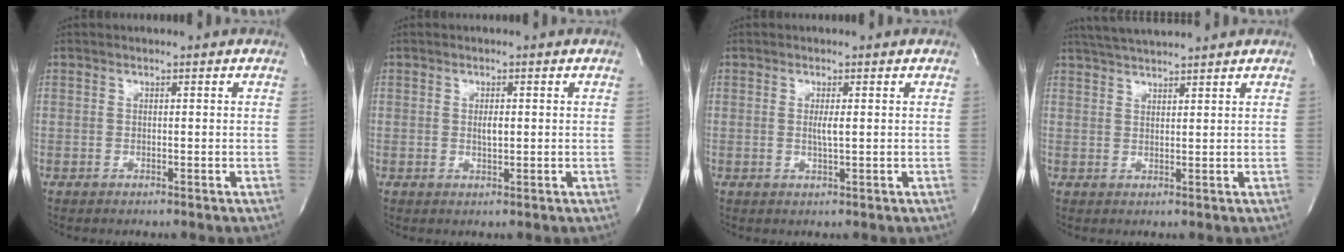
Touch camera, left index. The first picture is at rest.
{"total": 1.5, "force": [0.1, 0.5, 1.5], "torque": [-0.027, -0.001, 0.005]}
{"total": 1.7, "force": [0.2, 0.0, 1.7], "torque": [-0.037, -0.002, 0.004]}
{"total": 6.3, "force": [5.8, -0.4, 2.3], "torque": [-0.046, 0.025, 0.099]}